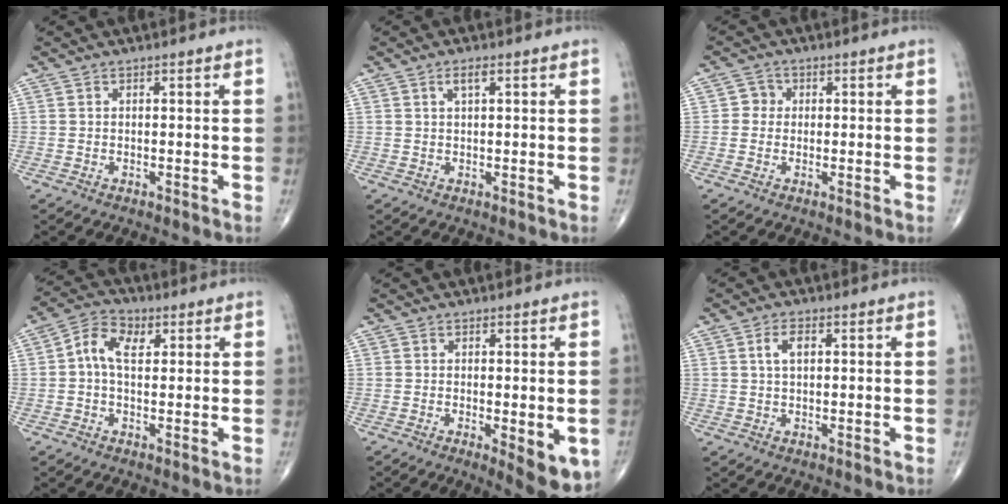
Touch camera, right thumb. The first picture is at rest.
{"total": 1.9, "force": [0.8, 0.6, 1.6], "torque": [-0.031, 0.003, 0.015]}
{"total": 2.4, "force": [0.1, 2.3, 0.7], "torque": [0.006, 0.007, -0.006]}
{"total": 6.6, "force": [1.2, 4.2, 4.9], "torque": [-0.080, 0.015, 0.015]}
{"total": 8.0, "force": [-2.4, 2.6, 7.1], "torque": [-0.082, -0.017, -0.028]}
{"total": 3.2, "force": [0.8, 1.7, 2.6], "torque": [-0.047, 0.004, 0.015]}